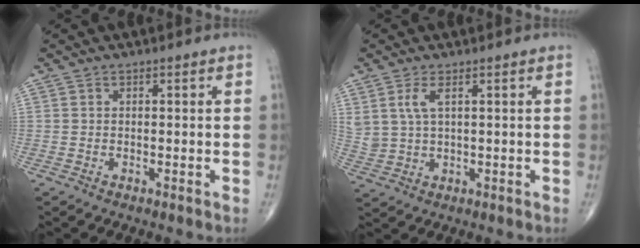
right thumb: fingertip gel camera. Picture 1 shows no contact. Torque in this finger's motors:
{"motor_torque": [0.02, 0.02, 0.17, 0.17, 0.03]}